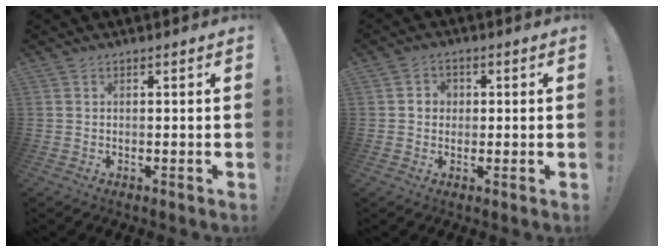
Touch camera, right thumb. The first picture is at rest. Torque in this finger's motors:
{"motor_torque": [0.68, 0.59, 0.33, -0.29, -0.01]}